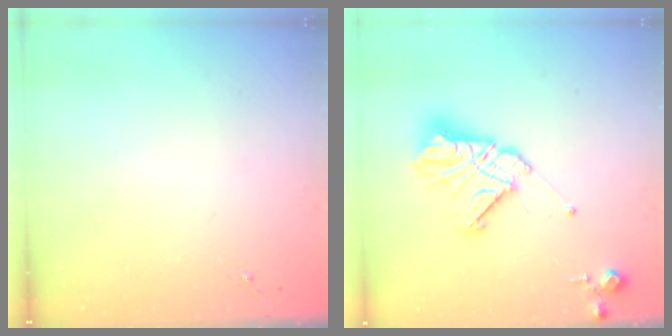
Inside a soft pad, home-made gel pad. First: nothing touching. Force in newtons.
{"total": 14.7, "press": 14.6, "slide": 1.4}